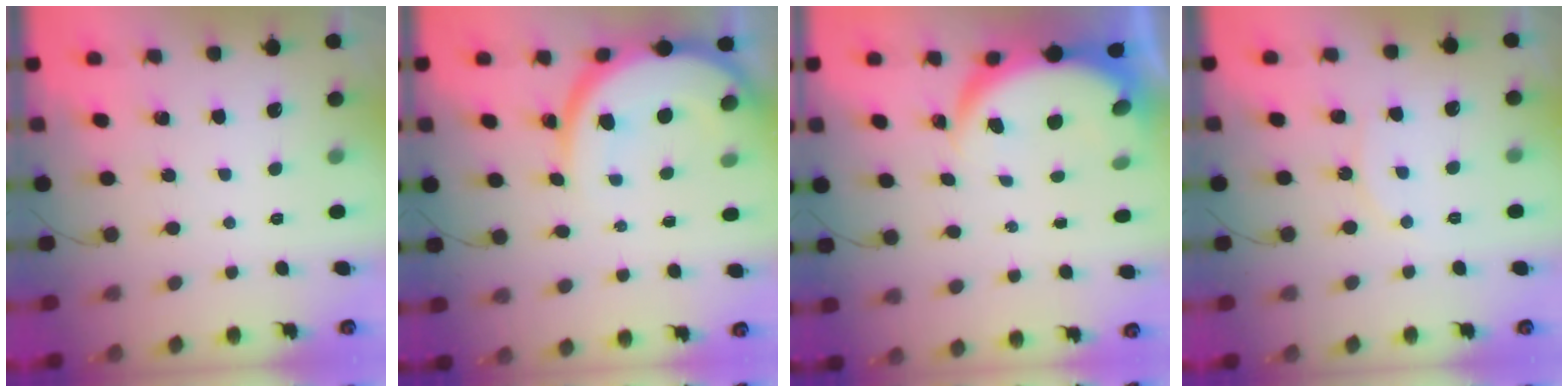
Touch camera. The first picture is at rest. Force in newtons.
{"total": 10.7, "press": 10.7, "slide": 1.0}
{"total": 5.3, "press": 5.3, "slide": 0.5}
{"total": 6.6, "press": 6.6, "slide": 0.1}